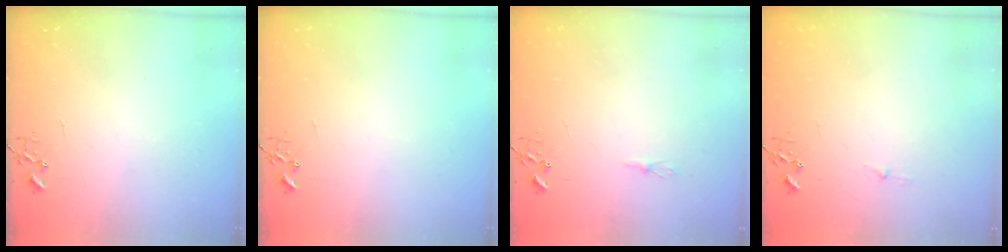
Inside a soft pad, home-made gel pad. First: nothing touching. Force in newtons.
{"total": 0.0}
{"total": 4.7, "press": 4.6, "slide": 0.6}
{"total": 2.6, "press": 2.5, "slide": 0.4}